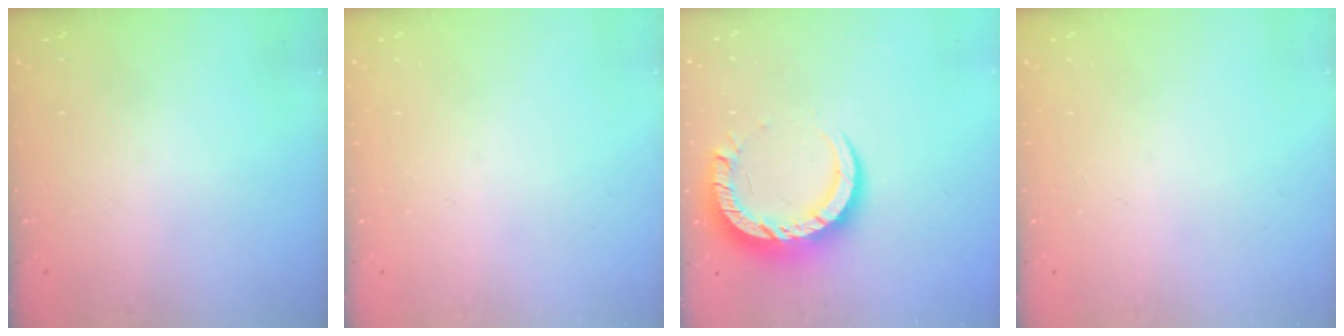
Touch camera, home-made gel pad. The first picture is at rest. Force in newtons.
{"total": 0.0}
{"total": 13.0, "press": 13.0, "slide": 1.0}
{"total": 0.0}